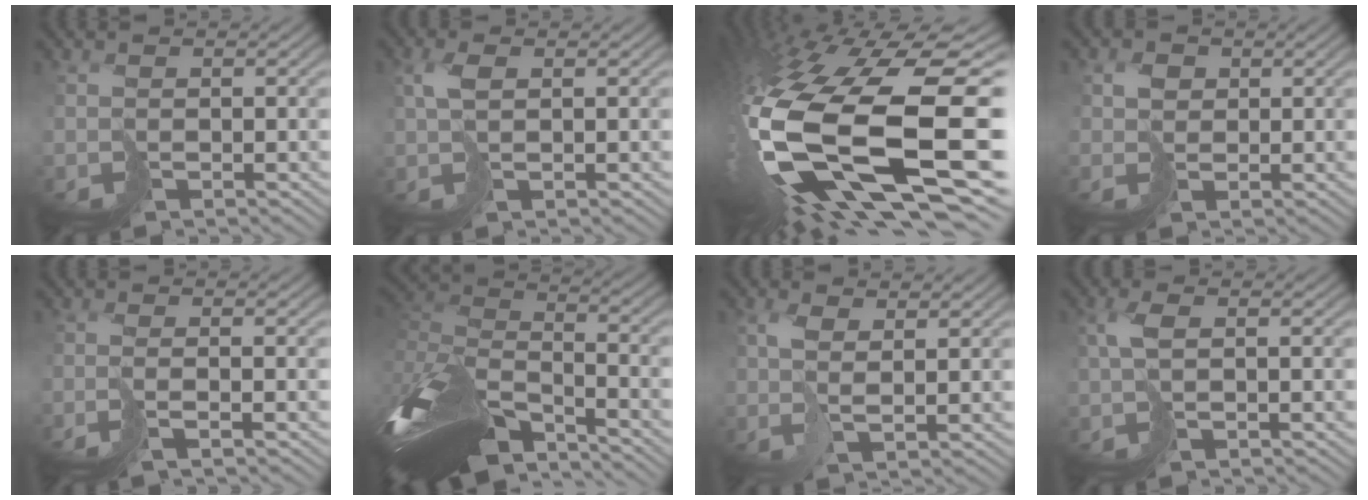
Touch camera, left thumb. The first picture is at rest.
{"total": 2.5, "force": [1.0, 0.9, 2.2], "torque": [-0.049, 0.007, 0.020]}
{"total": 20.4, "force": [-2.9, 11.1, 16.9], "torque": [-0.384, -0.059, -0.033]}
{"total": 2.4, "force": [0.9, 2.0, 0.9], "torque": [-0.019, 0.003, 0.017]}
{"total": 3.2, "force": [-1.5, 0.7, 2.8], "torque": [-0.047, 0.000, -0.042]}
{"total": 13.5, "force": [-7.5, 5.4, 9.9], "torque": [-0.245, 0.005, -0.144]}
{"total": 3.3, "force": [1.4, 1.0, 2.8], "torque": [-0.060, 0.003, 0.029]}
{"total": 2.8, "force": [0.6, 1.0, 2.6], "torque": [-0.059, 0.006, 0.011]}